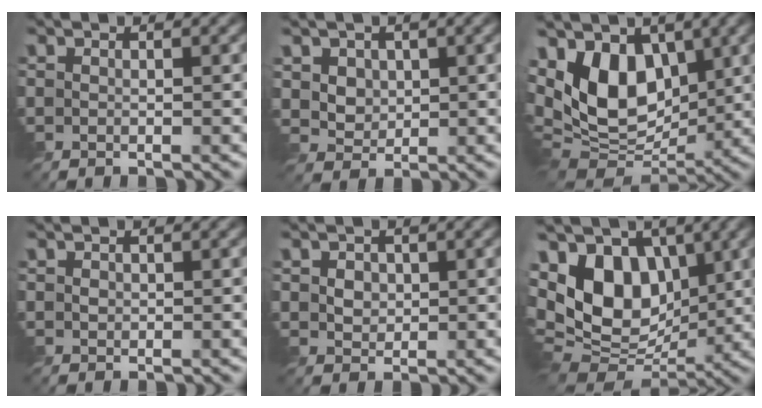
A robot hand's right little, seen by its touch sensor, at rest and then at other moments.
{"total": 3.4, "force": [1.3, 2.7, 1.6], "torque": [-0.052, -0.001, 0.034]}
{"total": 9.5, "force": [2.3, 6.1, 6.9], "torque": [-0.136, -0.005, 0.028]}
{"total": 0.6, "force": [0.1, 0.6, 0.3], "torque": [-0.007, -0.001, 0.001]}
{"total": 1.9, "force": [0.4, 1.6, 1.0], "torque": [-0.031, 0.002, 0.005]}
{"total": 11.3, "force": [2.5, 7.4, 8.2], "torque": [-0.162, 0.008, 0.028]}